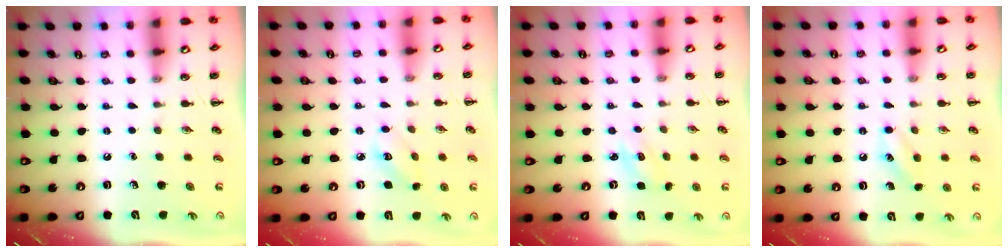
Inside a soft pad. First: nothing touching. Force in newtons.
{"total": 3.4, "press": 3.3, "slide": 0.9}
{"total": 1.8, "press": 1.8, "slide": 0.5}
{"total": 8.7, "press": 8.5, "slide": 1.8}